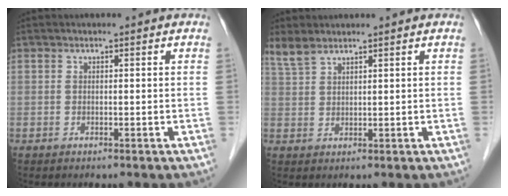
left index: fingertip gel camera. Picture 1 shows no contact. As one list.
[{"total": 2.9, "force": [2.6, 0.4, 1.0], "torque": [-0.029, 0.012, 0.061]}]